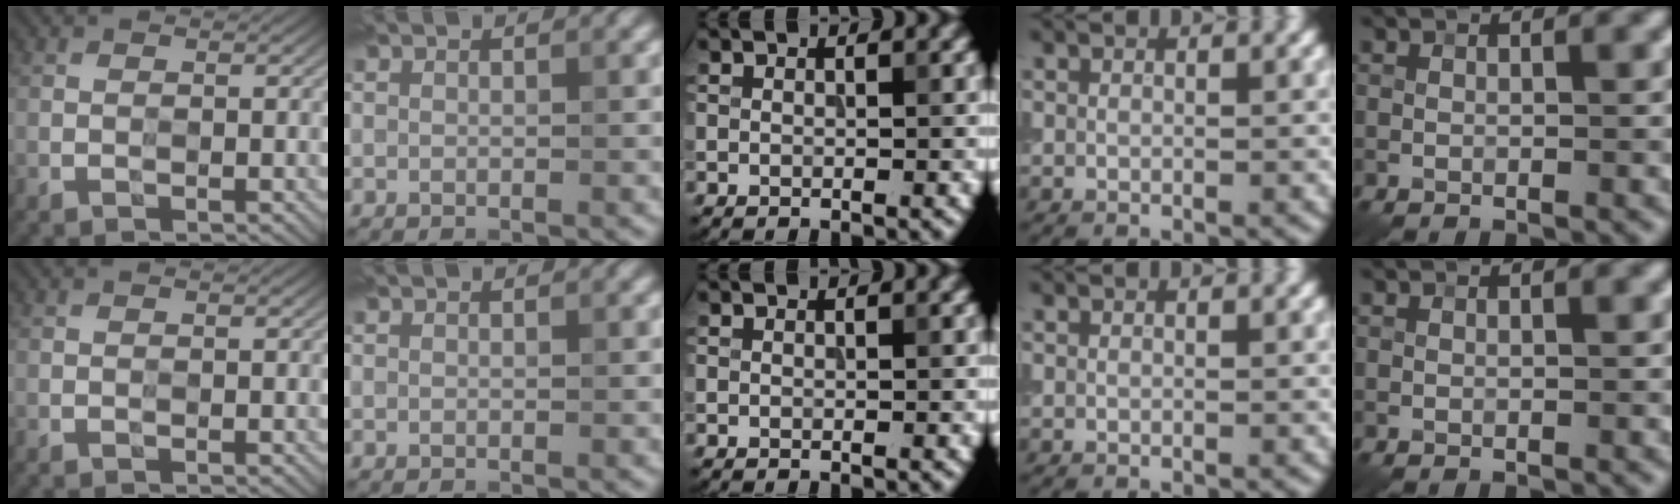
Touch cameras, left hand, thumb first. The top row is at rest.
{}